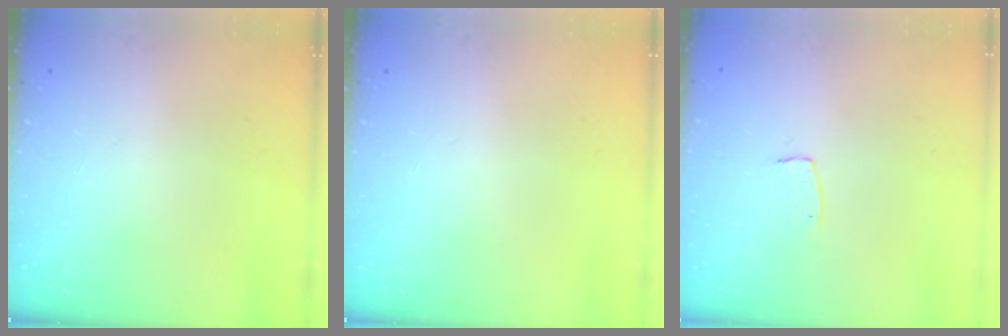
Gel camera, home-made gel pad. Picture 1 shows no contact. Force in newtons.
{"total": 0.0}
{"total": 4.3, "press": 4.3, "slide": 0.2}